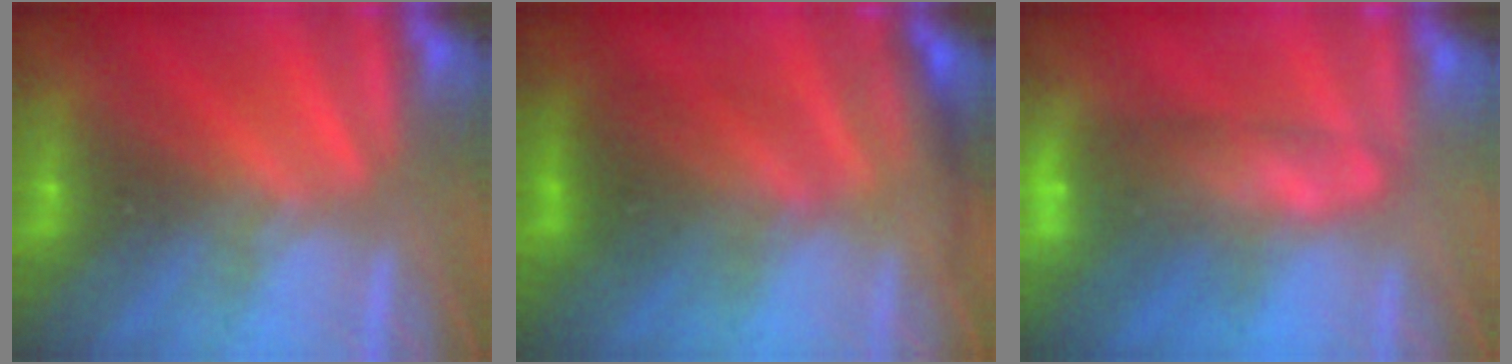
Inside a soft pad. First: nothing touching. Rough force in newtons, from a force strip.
{"total": 2.5}
{"total": 5.7}